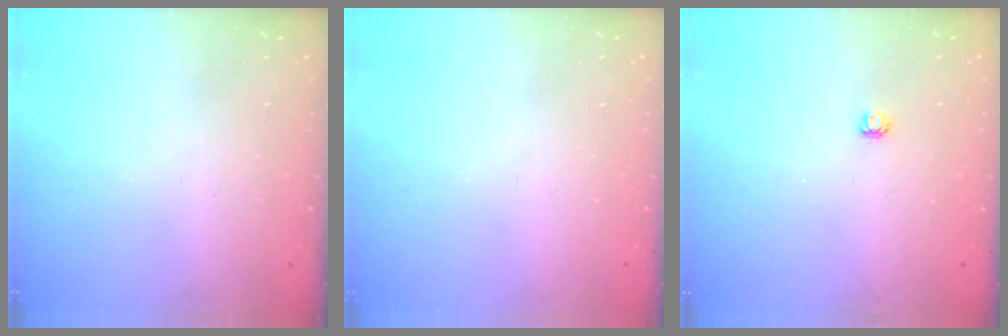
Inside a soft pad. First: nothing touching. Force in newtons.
{"total": 0.0}
{"total": 3.2, "press": 3.2, "slide": 0.4}